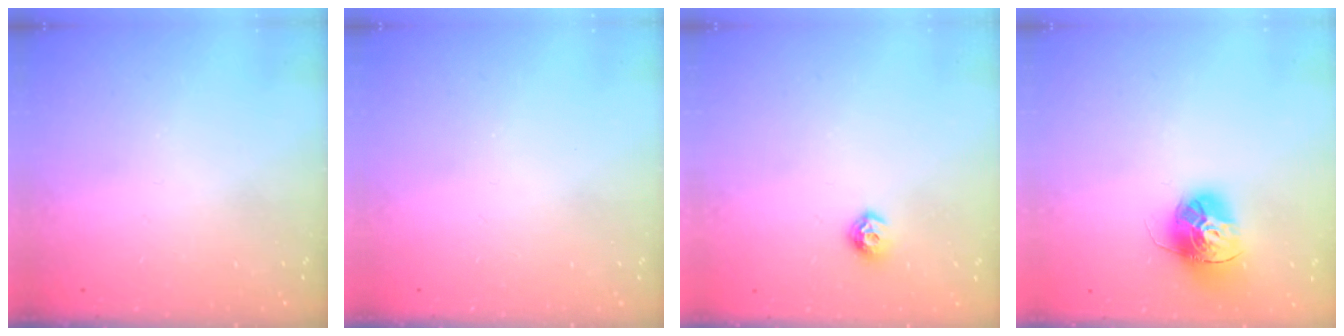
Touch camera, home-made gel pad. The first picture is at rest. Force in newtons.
{"total": 0.0}
{"total": 7.5, "press": 7.4, "slide": 0.7}
{"total": 14.8, "press": 14.7, "slide": 1.4}